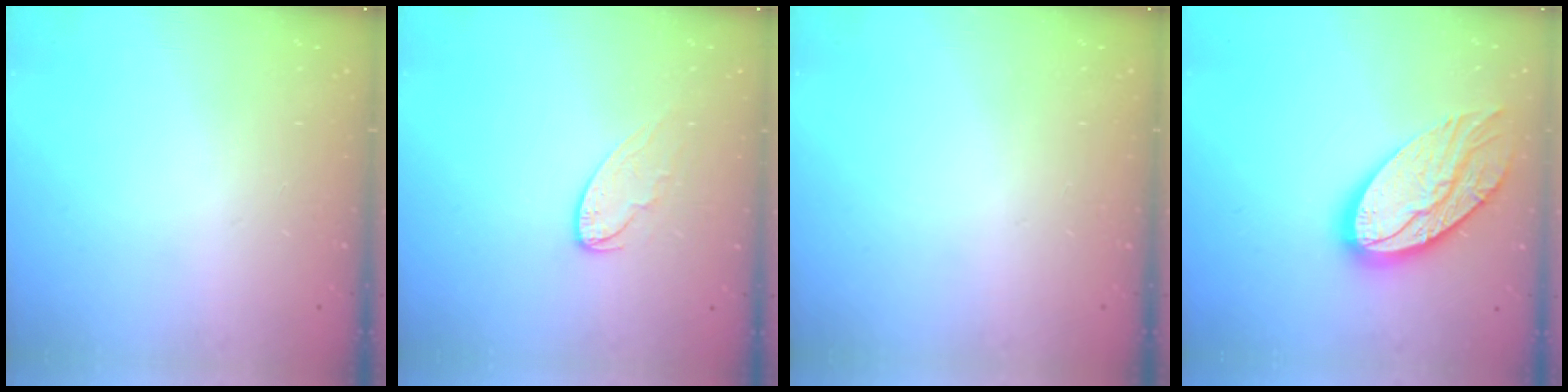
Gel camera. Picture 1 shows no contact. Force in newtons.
{"total": 6.6, "press": 6.6, "slide": 0.3}
{"total": 0.0}
{"total": 20.1, "press": 20.0, "slide": 1.7}